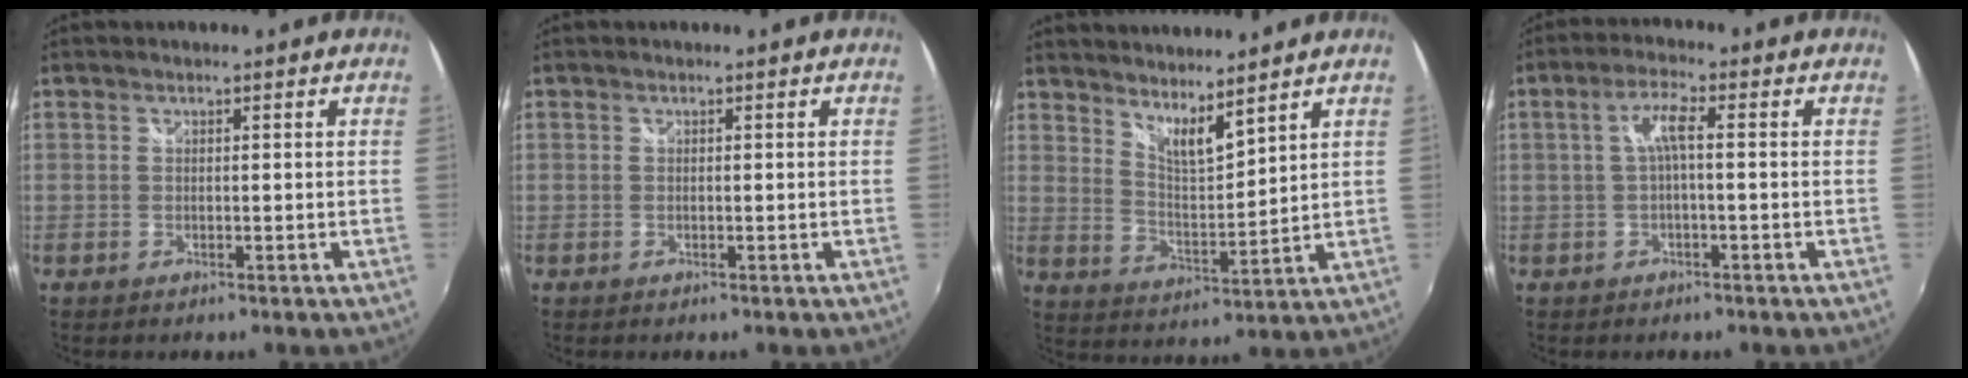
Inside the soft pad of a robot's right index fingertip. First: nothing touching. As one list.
[{"total": 0.0}, {"total": 7.4, "force": [6.2, 1.1, 3.8], "torque": [-0.058, -0.008, 0.108]}, {"total": 4.0, "force": [-0.2, 0.4, 4.0], "torque": [-0.077, 0.009, -0.001]}]